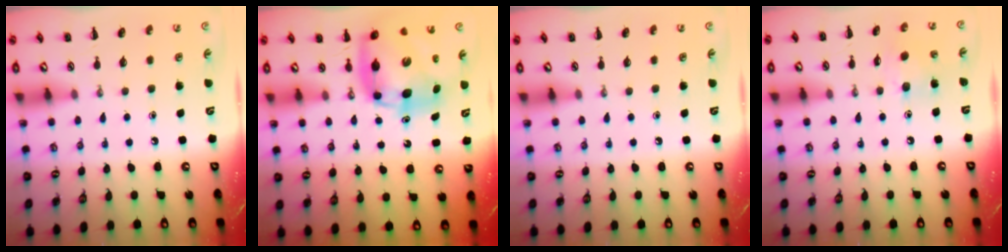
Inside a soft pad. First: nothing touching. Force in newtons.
{"total": 9.1, "press": 8.8, "slide": 2.5}
{"total": 0.0}
{"total": 5.2, "press": 5.1, "slide": 0.8}